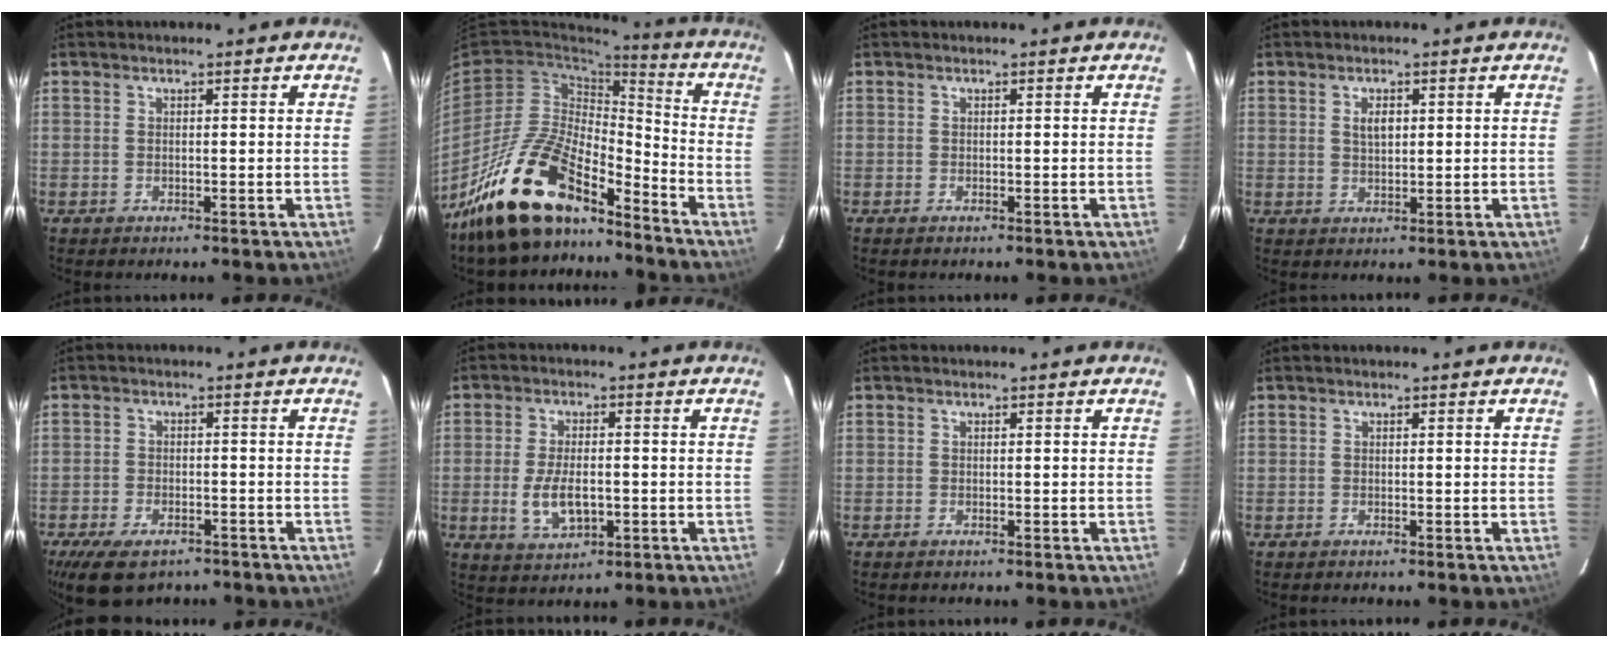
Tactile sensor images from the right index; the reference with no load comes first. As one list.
[{"total": 19.5, "force": [-15.0, 6.8, 10.4], "torque": [-0.210, 0.001, -0.272]}, {"total": 0.0}, {"total": 2.7, "force": [0.7, 1.5, 2.1], "torque": [-0.036, 0.004, 0.013]}, {"total": 10.2, "force": [-7.2, 4.9, 5.4], "torque": [-0.126, -0.016, -0.118]}, {"total": 7.5, "force": [-1.7, 3.7, 6.3], "torque": [-0.129, -0.008, -0.025]}, {"total": 0.0}, {"total": 0.0}]